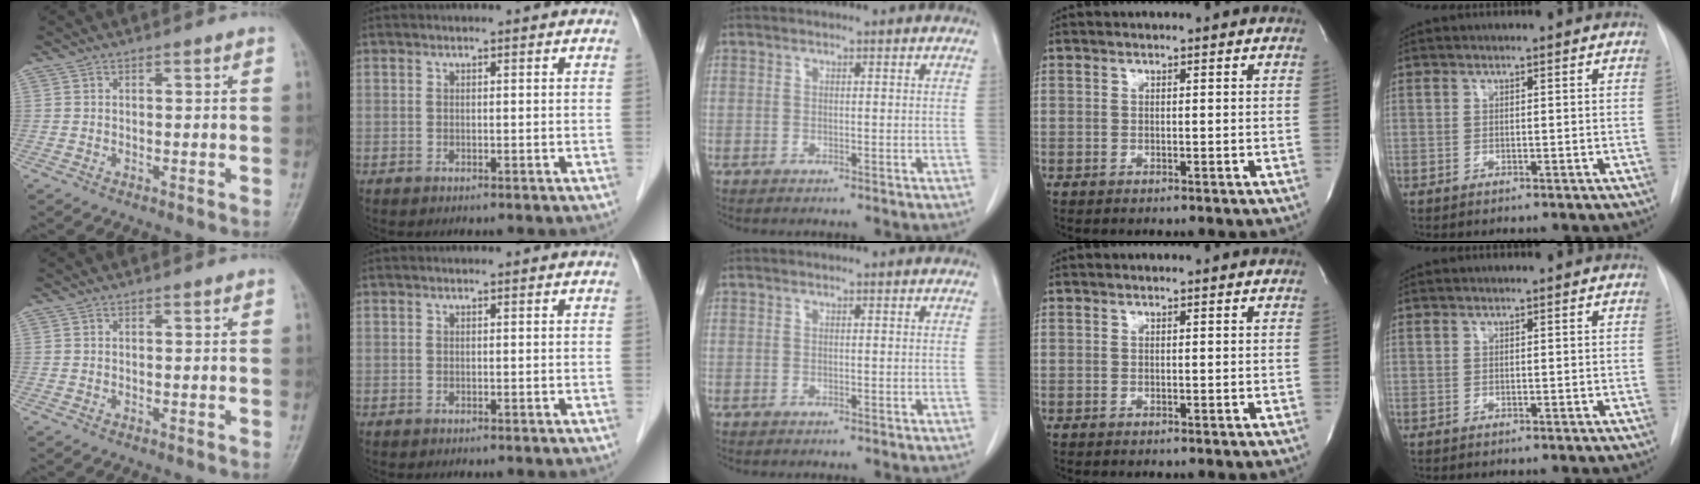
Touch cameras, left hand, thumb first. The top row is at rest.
{}